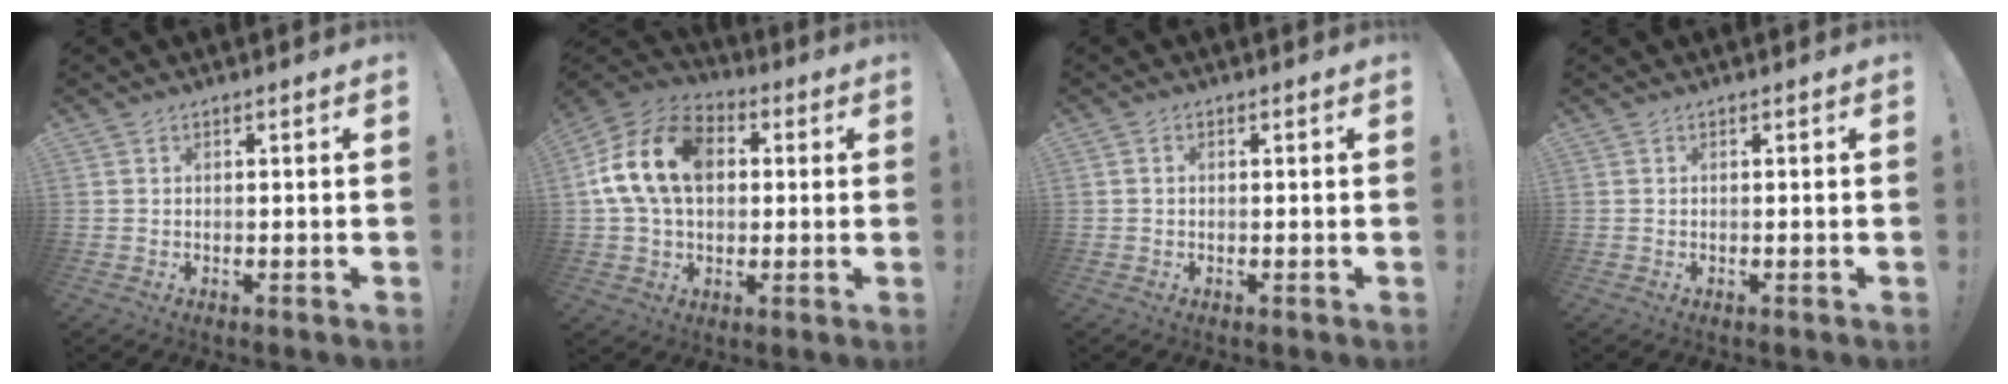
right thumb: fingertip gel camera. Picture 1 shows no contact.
{"total": 18.2, "force": [3.7, 13.0, 12.2], "torque": [-0.222, 0.009, 0.070]}
{"total": 0.6, "force": [-0.1, 0.5, 0.4], "torque": [-0.010, 0.003, -0.001]}
{"total": 0.0}